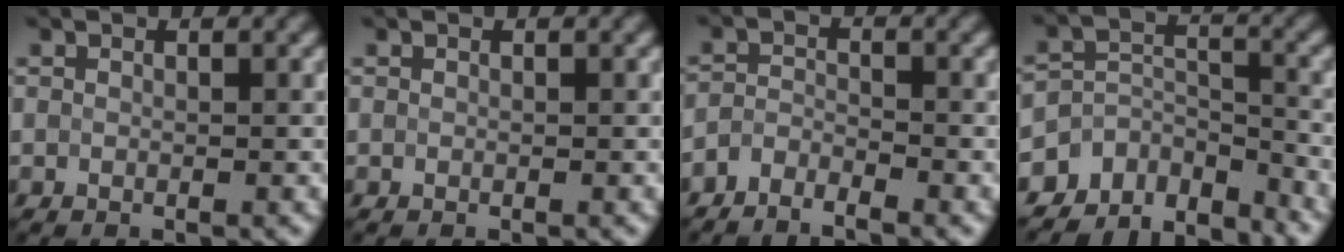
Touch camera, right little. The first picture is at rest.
{"total": 0.0}
{"total": 2.1, "force": [-1.9, 0.4, 0.8], "torque": [-0.019, -0.001, -0.043]}
{"total": 6.6, "force": [-5.8, 3.0, 0.9], "torque": [-0.008, -0.008, -0.099]}